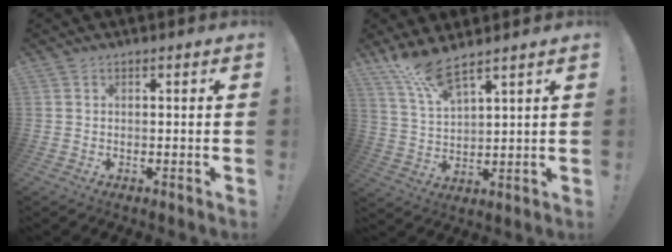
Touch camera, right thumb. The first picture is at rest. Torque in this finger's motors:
{"motor_torque": [0.15, 0.86, 0.14, 0.09, 0.06]}